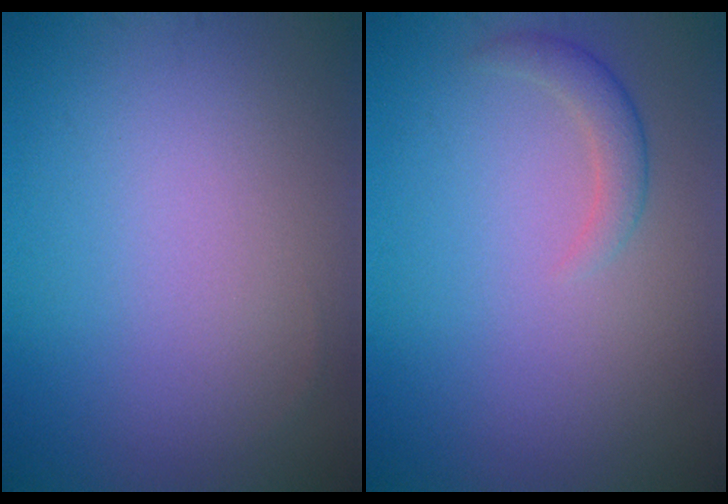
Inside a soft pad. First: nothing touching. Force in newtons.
{"total": 1.8, "press": 1.7, "slide": 0.2}